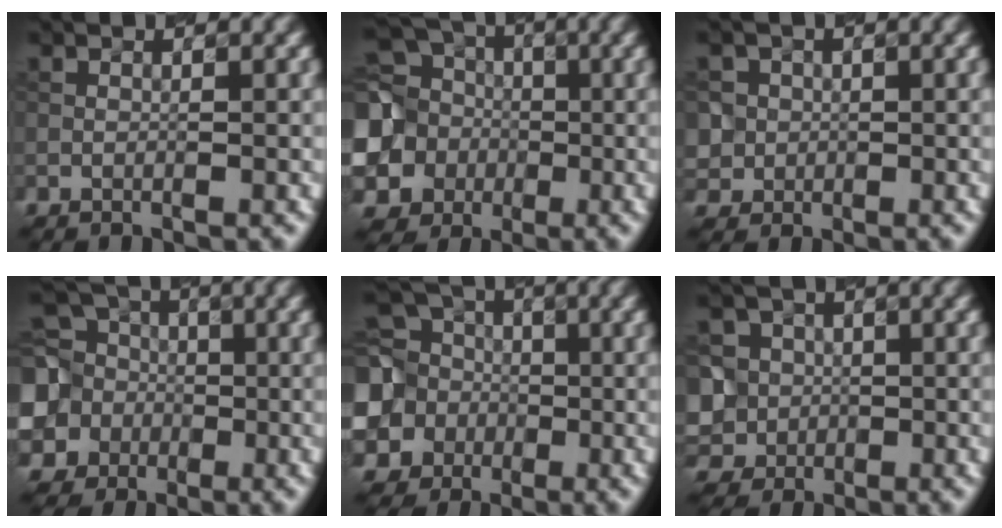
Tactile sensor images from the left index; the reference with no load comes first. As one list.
[{"total": 15.0, "force": [-0.1, 13.5, 6.4], "torque": [-0.183, 0.012, -0.037]}, {"total": 4.1, "force": [0.5, 4.0, 0.9], "torque": [-0.015, 0.022, 0.006]}, {"total": 11.5, "force": [0.3, 10.2, 5.1], "torque": [-0.149, 0.016, -0.024]}, {"total": 12.8, "force": [0.2, 11.4, 5.8], "torque": [-0.168, 0.014, -0.025]}, {"total": 9.7, "force": [-1.2, 8.9, 3.6], "torque": [-0.092, 0.012, -0.053]}]